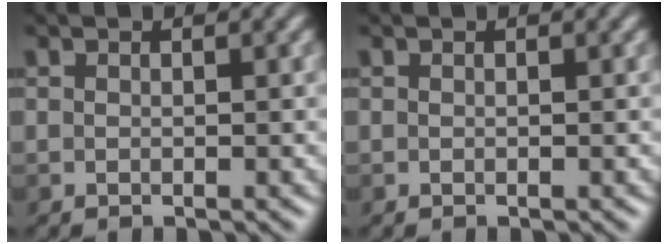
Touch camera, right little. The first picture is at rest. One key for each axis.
{"total": 0.0}